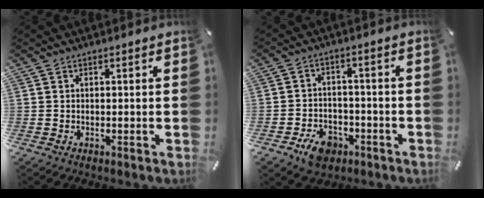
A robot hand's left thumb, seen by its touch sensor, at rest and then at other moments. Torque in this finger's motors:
{"motor_torque": [0.00, 0.18, 0.00, -0.05, 0.04]}